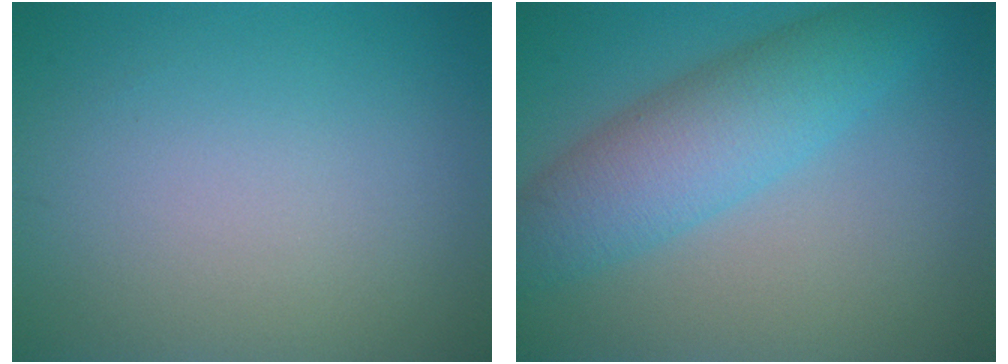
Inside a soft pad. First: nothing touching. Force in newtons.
{"total": 6.2, "press": 6.2, "slide": 0.1}